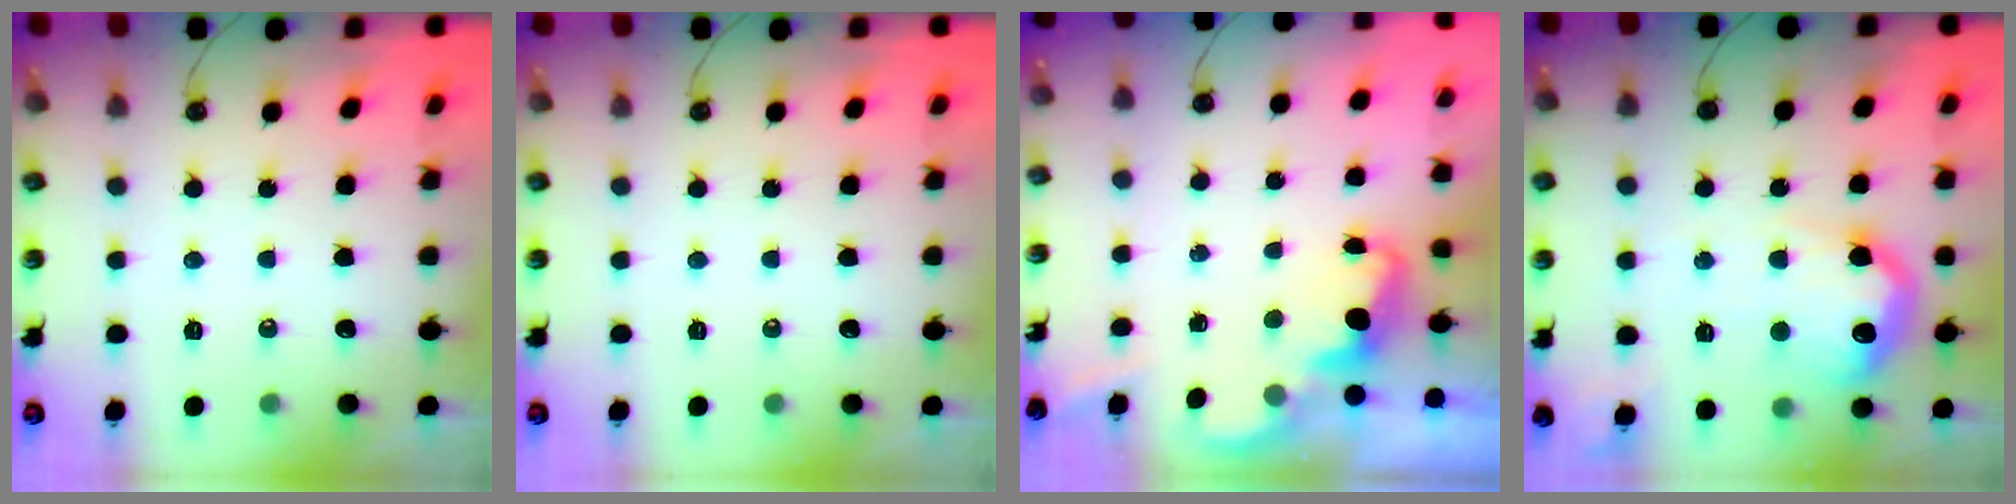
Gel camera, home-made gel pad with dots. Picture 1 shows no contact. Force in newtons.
{"total": 0.0}
{"total": 2.2, "press": 2.2, "slide": 0.5}
{"total": 18.2, "press": 18.1, "slide": 1.5}